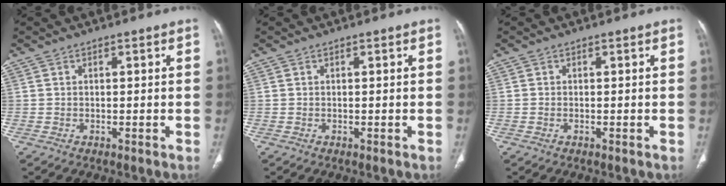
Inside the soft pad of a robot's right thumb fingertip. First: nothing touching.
{"total": 0.0}
{"total": 0.0}